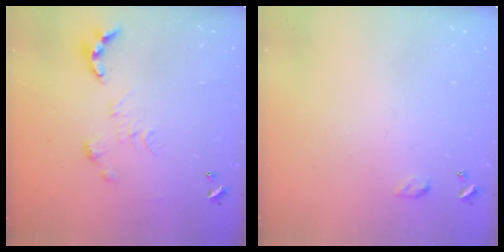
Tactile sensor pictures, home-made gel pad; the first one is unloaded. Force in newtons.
{"total": 3.2, "press": 3.2, "slide": 0.4}